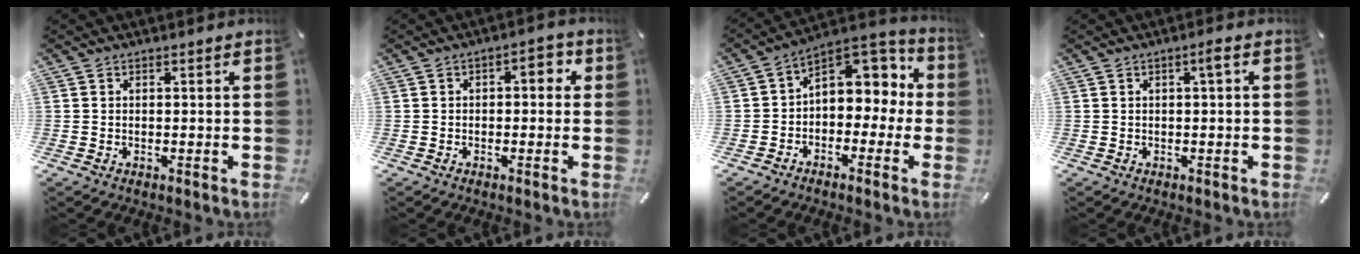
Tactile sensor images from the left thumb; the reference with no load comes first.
{"total": 3.6, "force": [-0.5, 2.1, 2.8], "torque": [-0.041, 0.010, -0.018]}
{"total": 7.9, "force": [2.4, 6.5, 3.9], "torque": [-0.050, -0.022, 0.043]}
{"total": 2.1, "force": [0.2, 0.4, 2.1], "torque": [-0.040, 0.006, 0.001]}